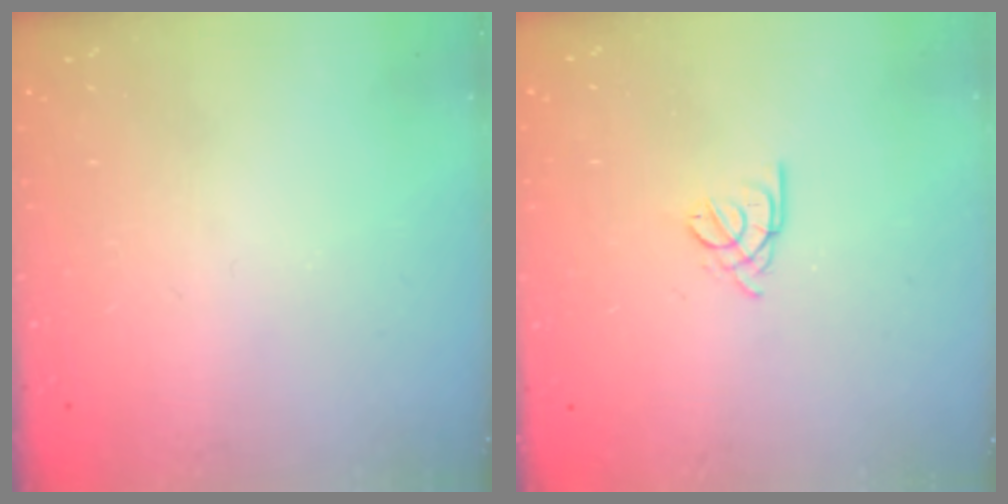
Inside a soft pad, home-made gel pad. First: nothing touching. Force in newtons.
{"total": 1.7, "press": 1.7, "slide": 0.4}